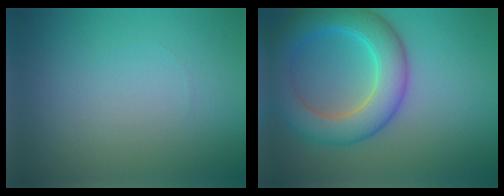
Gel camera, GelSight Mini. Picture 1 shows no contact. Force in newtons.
{"total": 7.8, "press": 7.8, "slide": 0.3}